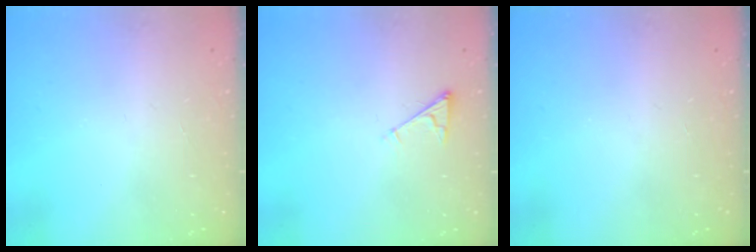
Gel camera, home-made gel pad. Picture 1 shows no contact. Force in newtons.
{"total": 2.8, "press": 2.7, "slide": 0.4}
{"total": 0.0}